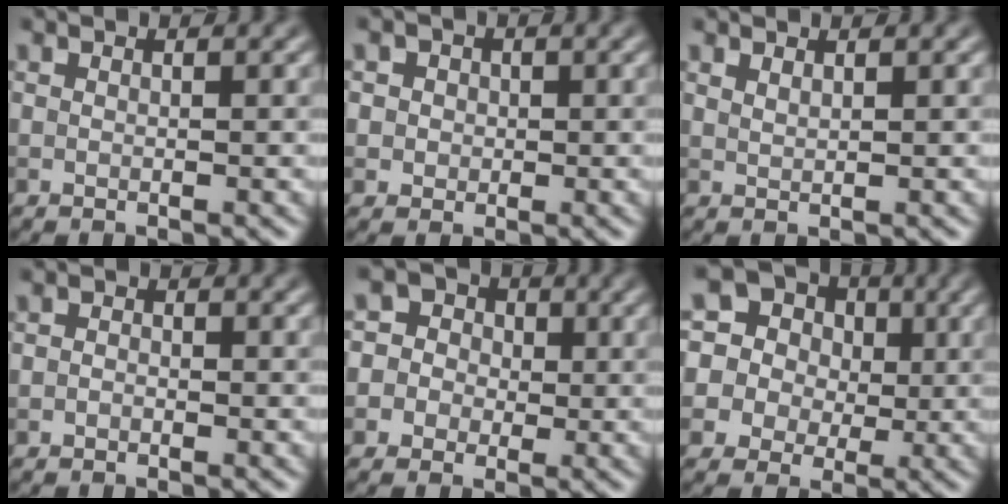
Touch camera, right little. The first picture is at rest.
{"total": 2.9, "force": [0.9, 2.5, 1.1], "torque": [-0.004, 0.009, 0.000]}
{"total": 0.7, "force": [0.6, 0.1, 0.3], "torque": [-0.005, -0.001, 0.014]}
{"total": 0.8, "force": [-0.4, 0.6, 0.4], "torque": [-0.006, -0.002, -0.011]}
{"total": 5.7, "force": [-0.3, 5.5, 1.3], "torque": [-0.009, 0.036, -0.039]}
{"total": 15.2, "force": [5.8, 13.0, 5.4], "torque": [-0.152, 0.054, 0.073]}